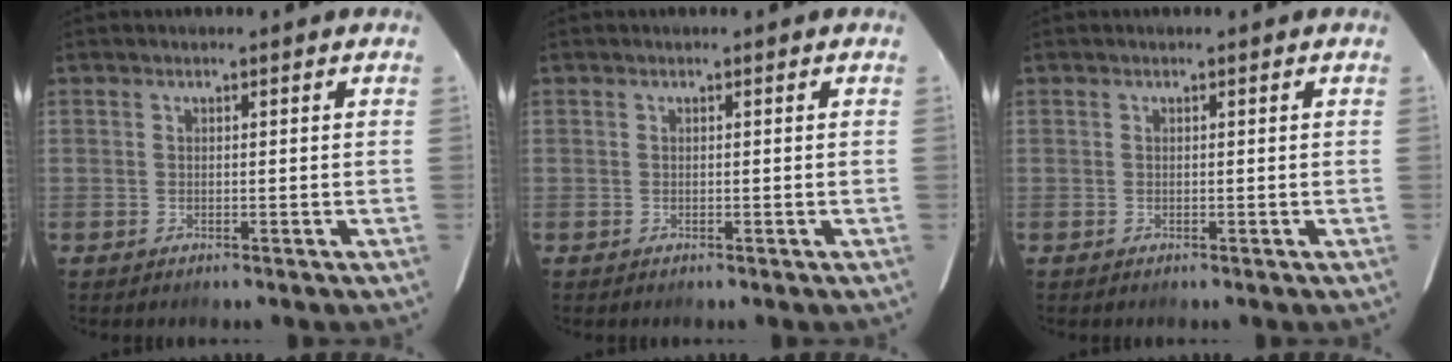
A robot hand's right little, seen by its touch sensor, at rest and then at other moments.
{"total": 0.0}
{"total": 0.0}